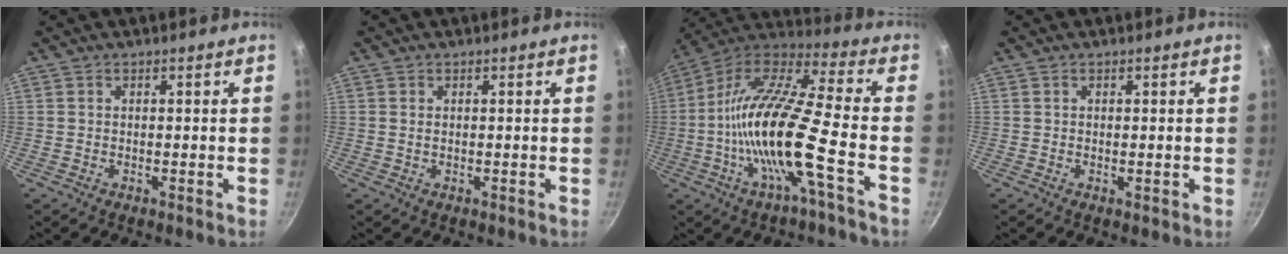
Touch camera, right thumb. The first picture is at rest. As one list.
[{"total": 0.8, "force": [0.2, 0.5, 0.6], "torque": [-0.010, 0.001, 0.002]}, {"total": 19.9, "force": [-5.3, 3.5, 18.8], "torque": [-0.343, 0.036, -0.119]}, {"total": 0.5, "force": [0.0, 0.0, 0.5], "torque": [-0.008, -0.002, 0.000]}]